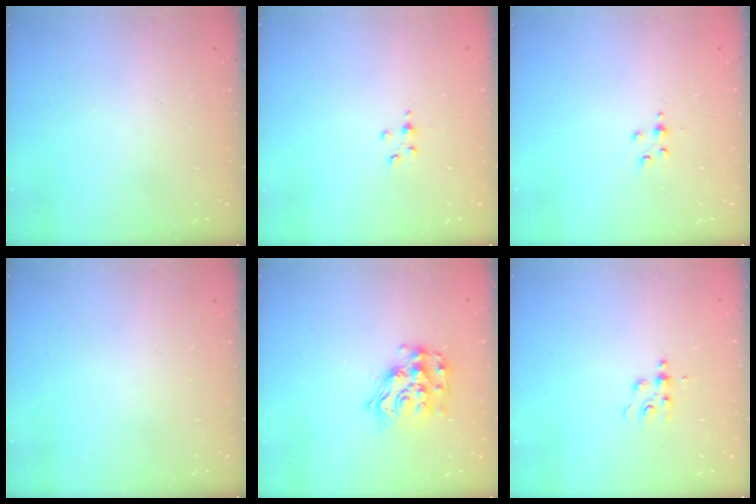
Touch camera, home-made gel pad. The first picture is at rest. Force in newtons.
{"total": 3.0, "press": 3.0, "slide": 0.3}
{"total": 2.7, "press": 2.7, "slide": 0.4}
{"total": 0.0}
{"total": 13.7, "press": 13.7, "slide": 0.9}
{"total": 4.6, "press": 4.6, "slide": 0.6}